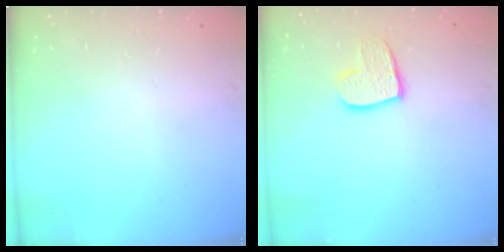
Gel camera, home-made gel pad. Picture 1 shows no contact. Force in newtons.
{"total": 10.8, "press": 10.7, "slide": 0.7}